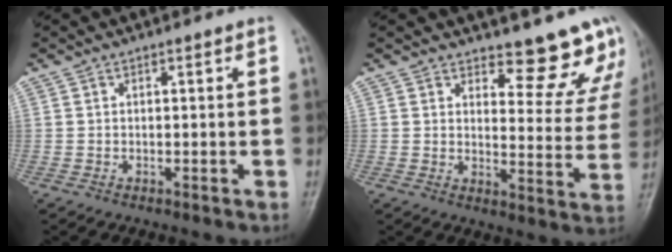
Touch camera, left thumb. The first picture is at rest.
{"total": 12.3, "force": [11.1, 4.0, 3.2], "torque": [0.008, -0.094, 0.122]}